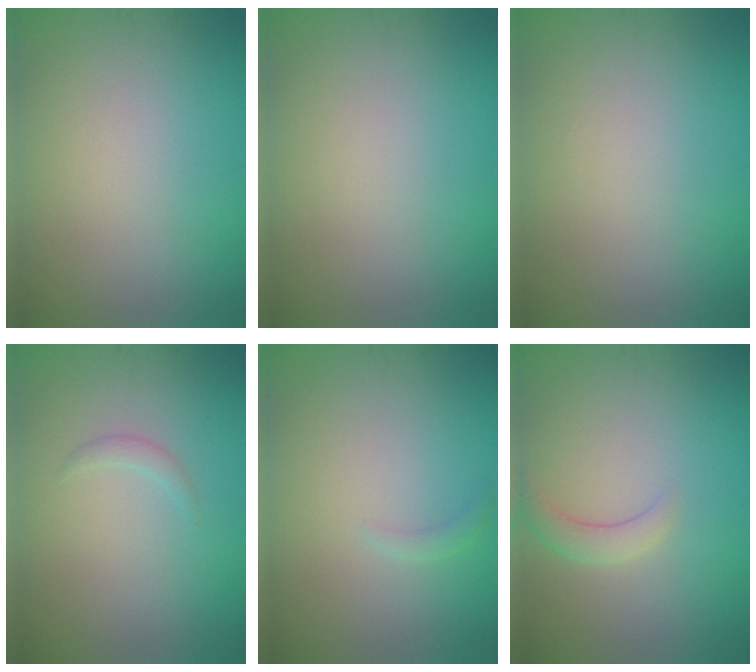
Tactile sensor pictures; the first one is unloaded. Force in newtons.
{"total": 0.0}
{"total": 0.0}
{"total": 0.8, "press": 0.8, "slide": 0.1}
{"total": 0.8, "press": 0.8, "slide": 0.1}
{"total": 1.9, "press": 1.9, "slide": 0.2}